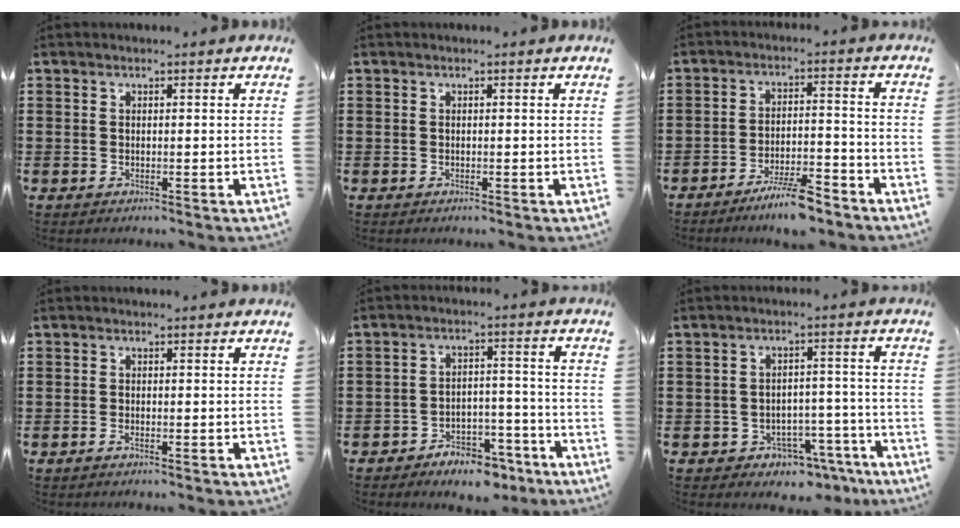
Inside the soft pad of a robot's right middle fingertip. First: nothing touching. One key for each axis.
{"total": 0.0}
{"total": 6.2, "fx": -5.1, "fy": 0.8, "fz": 3.4, "tx": -0.066, "ty": -0.001, "tz": -0.094}
{"total": 0.7, "fx": -0.5, "fy": 0.0, "fz": 0.5, "tx": -0.009, "ty": -0.003, "tz": -0.009}
{"total": 5.4, "fx": -5.0, "fy": 1.5, "fz": 1.2, "tx": -0.016, "ty": 0.017, "tz": -0.098}
{"total": 3.9, "fx": -3.6, "fy": 1.5, "fz": 0.7, "tx": -0.017, "ty": 0.012, "tz": -0.073}